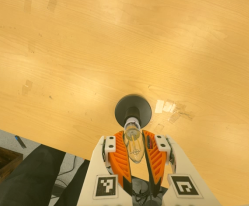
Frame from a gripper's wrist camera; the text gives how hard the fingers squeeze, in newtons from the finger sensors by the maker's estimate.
{"total": 23.1, "left": 27.1, "right": 19.0}